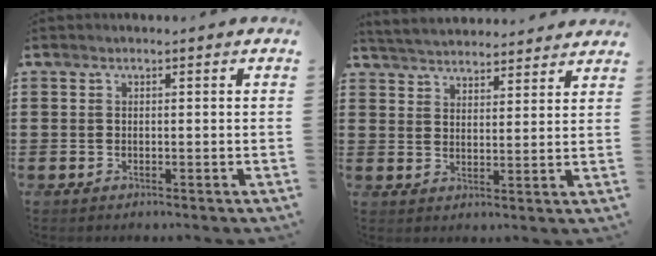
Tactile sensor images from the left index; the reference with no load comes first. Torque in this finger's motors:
{"motor_torque": [1.37, -0.77, 0.57, 0.05]}